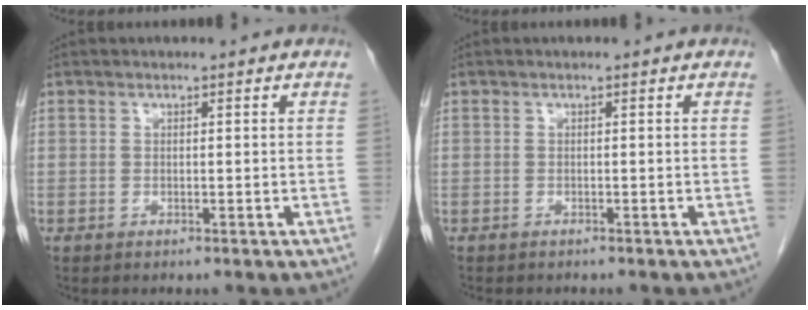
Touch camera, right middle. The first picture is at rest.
{"total": 2.1, "force": [-1.8, 0.7, 0.7], "torque": [-0.015, -0.004, -0.019]}